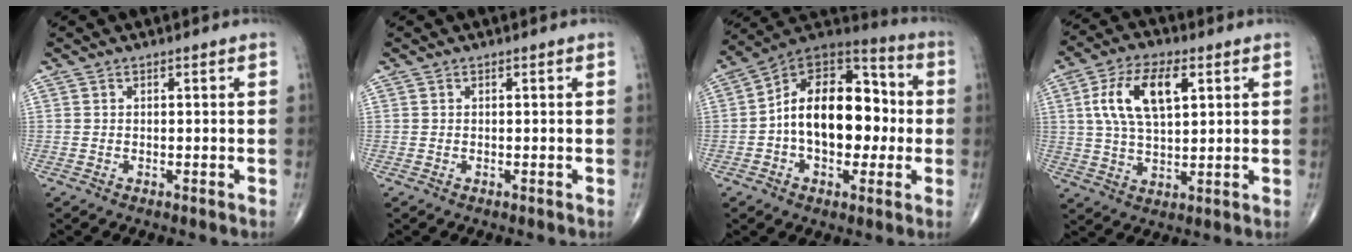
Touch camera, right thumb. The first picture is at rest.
{"total": 0.0}
{"total": 19.7, "force": [-0.9, 12.2, 15.5], "torque": [-0.210, 0.040, -0.023]}
{"total": 12.6, "force": [3.7, 6.1, 10.3], "torque": [-0.194, 0.002, 0.069]}